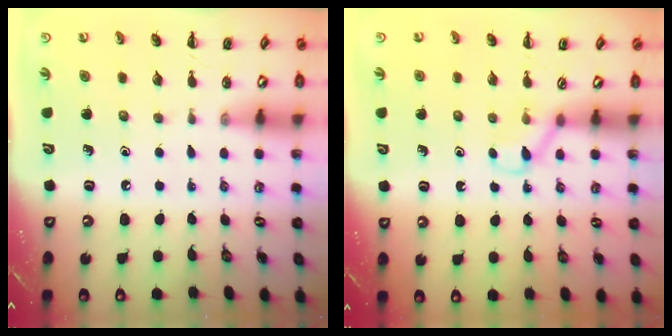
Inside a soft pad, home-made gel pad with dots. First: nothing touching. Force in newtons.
{"total": 3.5, "press": 3.3, "slide": 1.2}